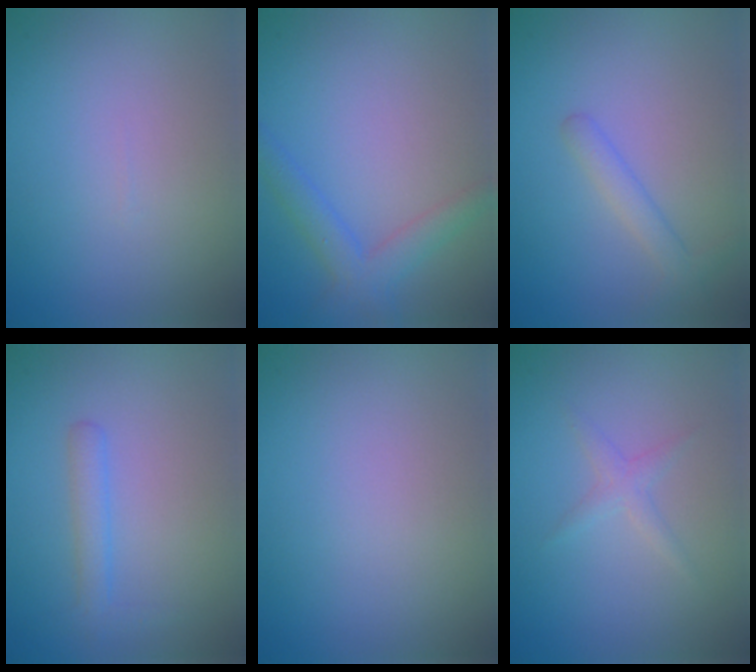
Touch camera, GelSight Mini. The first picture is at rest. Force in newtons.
{"total": 3.3, "press": 3.3, "slide": 0.1}
{"total": 1.9, "press": 1.9, "slide": 0.0}
{"total": 1.9, "press": 1.9, "slide": 0.2}
{"total": 0.0}
{"total": 1.8, "press": 1.8, "slide": 0.1}